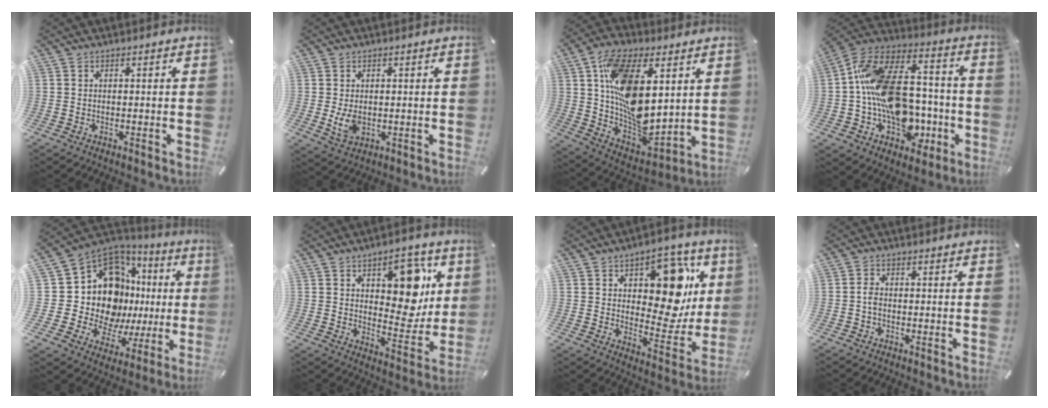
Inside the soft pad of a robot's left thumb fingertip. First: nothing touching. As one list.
[{"total": 4.9, "force": [-0.1, 3.5, 3.5], "torque": [-0.075, -0.005, -0.004]}, {"total": 19.4, "force": [5.6, 10.5, 15.3], "torque": [-0.286, -0.027, 0.102]}, {"total": 21.7, "force": [-2.6, 15.7, 14.7], "torque": [-0.271, 0.018, -0.032]}, {"total": 18.4, "force": [3.0, 13.4, 12.3], "torque": [-0.248, -0.065, 0.066]}, {"total": 14.6, "force": [6.2, 8.4, 10.3], "torque": [-0.123, -0.031, 0.104]}, {"total": 17.4, "force": [6.7, 10.1, 12.4], "torque": [-0.145, -0.042, 0.111]}, {"total": 1.9, "force": [-0.5, 1.1, 1.5], "torque": [-0.029, 0.004, -0.011]}]